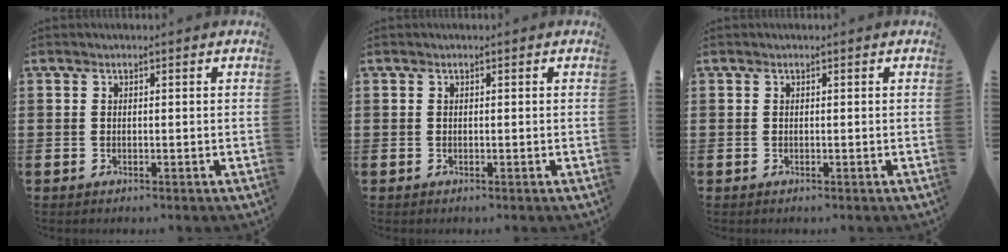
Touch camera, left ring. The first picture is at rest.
{"total": 0.0}
{"total": 0.0}